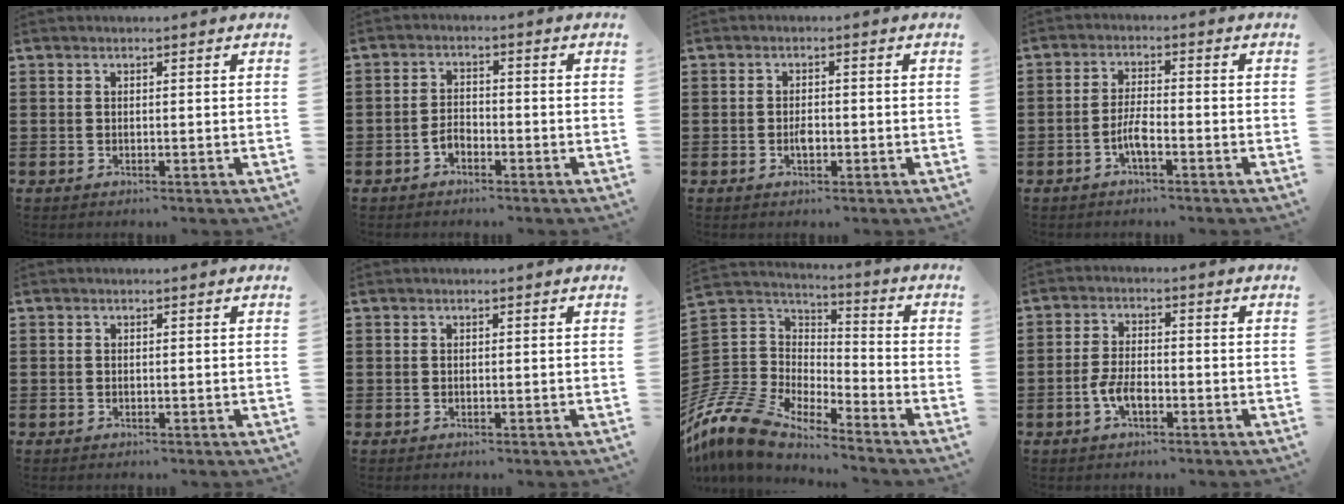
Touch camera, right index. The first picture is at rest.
{"total": 2.3, "force": [-1.4, 1.2, 1.3], "torque": [-0.037, -0.001, -0.031]}
{"total": 1.9, "force": [-0.5, 0.7, 1.7], "torque": [-0.034, -0.003, -0.008]}
{"total": 3.8, "force": [-1.8, 0.8, 3.3], "torque": [-0.078, -0.007, -0.038]}
{"total": 0.0}
{"total": 0.0}
{"total": 11.0, "force": [-9.7, 3.8, 3.3], "torque": [-0.117, 0.006, -0.206]}
{"total": 4.0, "force": [-1.7, 1.7, 3.2], "torque": [-0.078, -0.005, -0.035]}